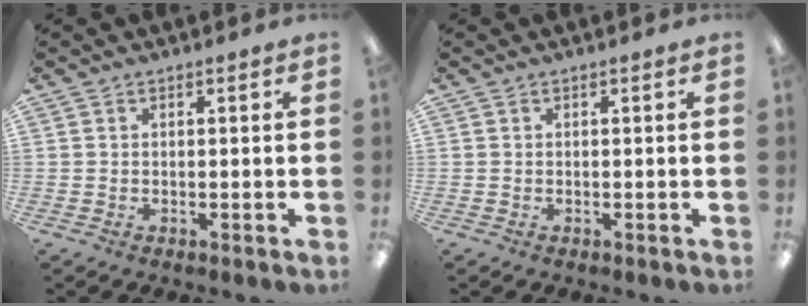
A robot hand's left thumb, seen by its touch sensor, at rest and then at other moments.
{"total": 0.0}